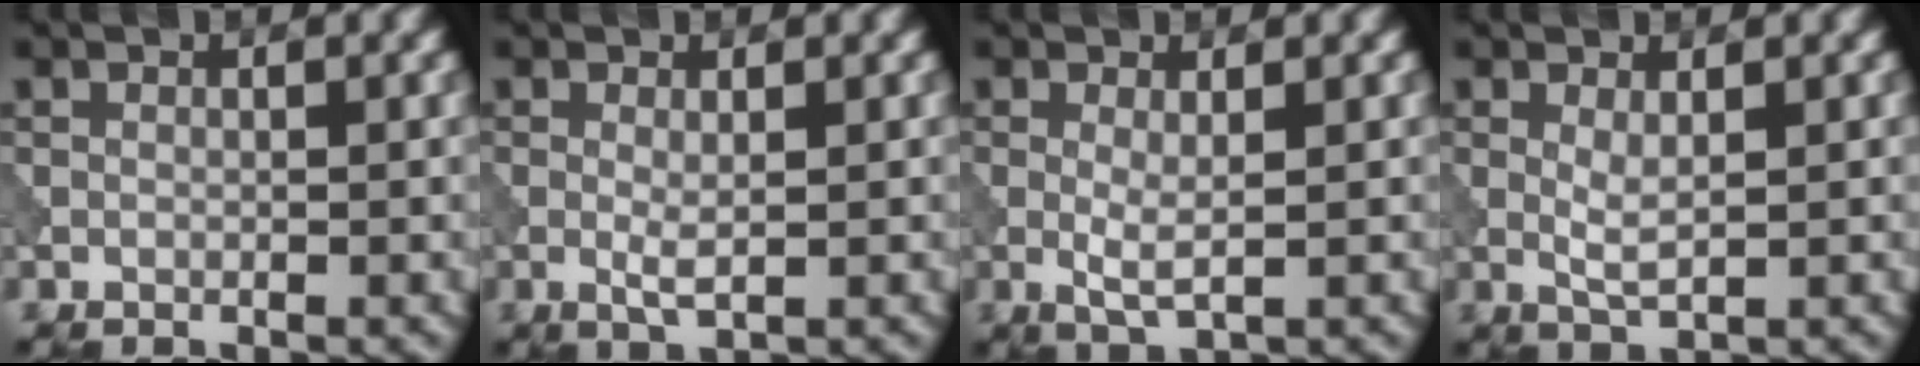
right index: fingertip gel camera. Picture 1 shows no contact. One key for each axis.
{"total": 1.4, "fx": 0.0, "fy": 0.2, "fz": 1.4, "tx": -0.029, "ty": -0.002, "tz": 0.000}
{"total": 1.9, "fx": 0.1, "fy": 0.3, "fz": 1.9, "tx": -0.042, "ty": -0.004, "tz": 0.002}
{"total": 1.6, "fx": 0.4, "fy": 0.3, "fz": 1.5, "tx": -0.036, "ty": -0.003, "tz": 0.010}